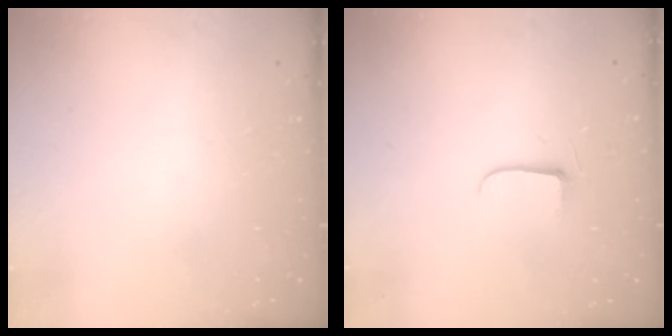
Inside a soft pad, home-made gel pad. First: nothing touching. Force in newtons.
{"total": 5.8, "press": 5.8, "slide": 0.9}